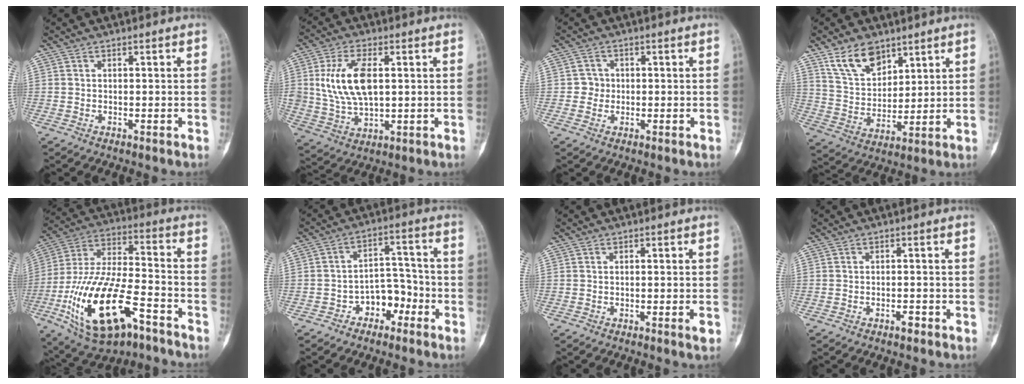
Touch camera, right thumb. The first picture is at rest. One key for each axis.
{"total": 12.8, "fx": 2.2, "fy": 6.9, "fz": 10.6, "tx": -0.201, "ty": -0.004, "tz": 0.047}
{"total": 2.3, "fx": -0.1, "fy": 2.3, "fz": 0.3, "tx": 0.013, "ty": 0.008, "tz": -0.008}
{"total": 10.9, "fx": 7.3, "fy": 6.2, "fz": 5.2, "tx": -0.074, "ty": -0.038, "tz": 0.146}
{"total": 24.1, "fx": -10.7, "fy": 10.5, "fz": 18.9, "tx": -0.382, "ty": 0.050, "tz": -0.177}
{"total": 7.6, "fx": -3.7, "fy": 5.3, "fz": 4.0, "tx": -0.027, "ty": 0.051, "tz": -0.064}
{"total": 1.6, "fx": -0.6, "fy": 0.2, "fz": 1.5, "tx": -0.027, "ty": -0.004, "tz": -0.010}
{"total": 1.7, "fx": -1.1, "fy": 0.7, "fz": 1.1, "tx": -0.019, "ty": 0.006, "tz": -0.018}